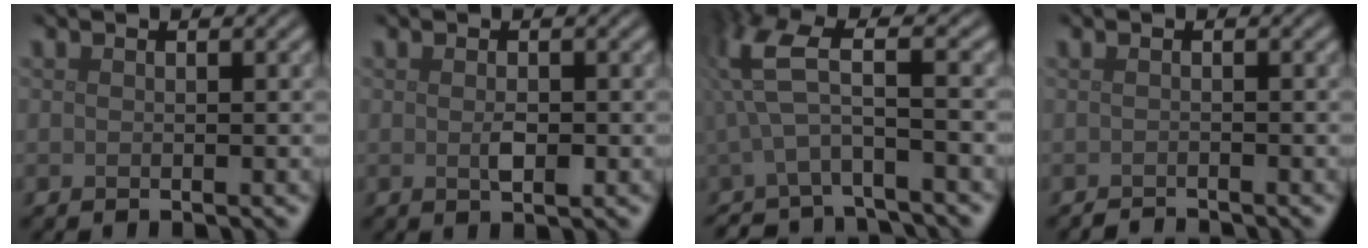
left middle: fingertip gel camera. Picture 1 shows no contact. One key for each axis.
{"total": 1.6, "fx": -0.1, "fy": 0.7, "fz": 1.4, "tx": -0.029, "ty": -0.004, "tz": -0.001}
{"total": 4.6, "fx": -0.8, "fy": 1.3, "fz": 4.3, "tx": -0.099, "ty": 0.000, "tz": -0.022}
{"total": 1.0, "fx": -0.9, "fy": 0.1, "fz": 0.3, "tx": -0.003, "ty": -0.002, "tz": -0.021}